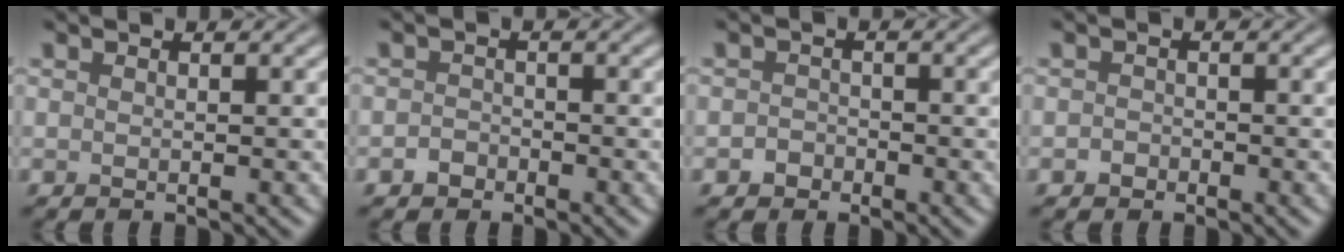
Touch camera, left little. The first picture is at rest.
{"total": 1.2, "force": [-0.8, 0.9, 0.3], "torque": [-0.001, 0.003, -0.016]}
{"total": 1.3, "force": [-0.7, 1.0, 0.3], "torque": [0.002, 0.003, -0.015]}
{"total": 0.9, "force": [-0.5, 0.8, 0.2], "torque": [-0.001, 0.000, -0.011]}